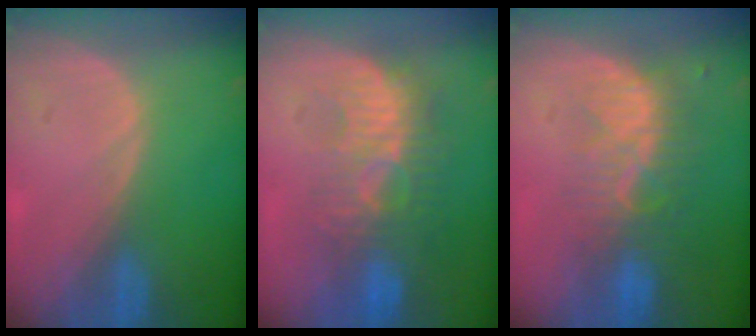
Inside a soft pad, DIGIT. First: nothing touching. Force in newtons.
{"total": 9.4, "press": 8.9, "slide": 3.0}
{"total": 8.1, "press": 7.2, "slide": 3.8}